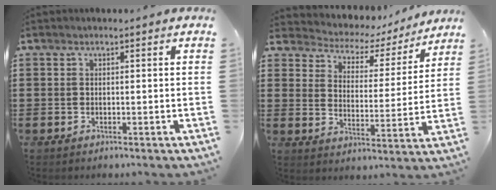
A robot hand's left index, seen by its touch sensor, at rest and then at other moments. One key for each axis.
{"total": 3.9, "fx": 3.7, "fy": 1.3, "fz": 0.5, "tx": -0.036, "ty": -0.032, "tz": 0.054}